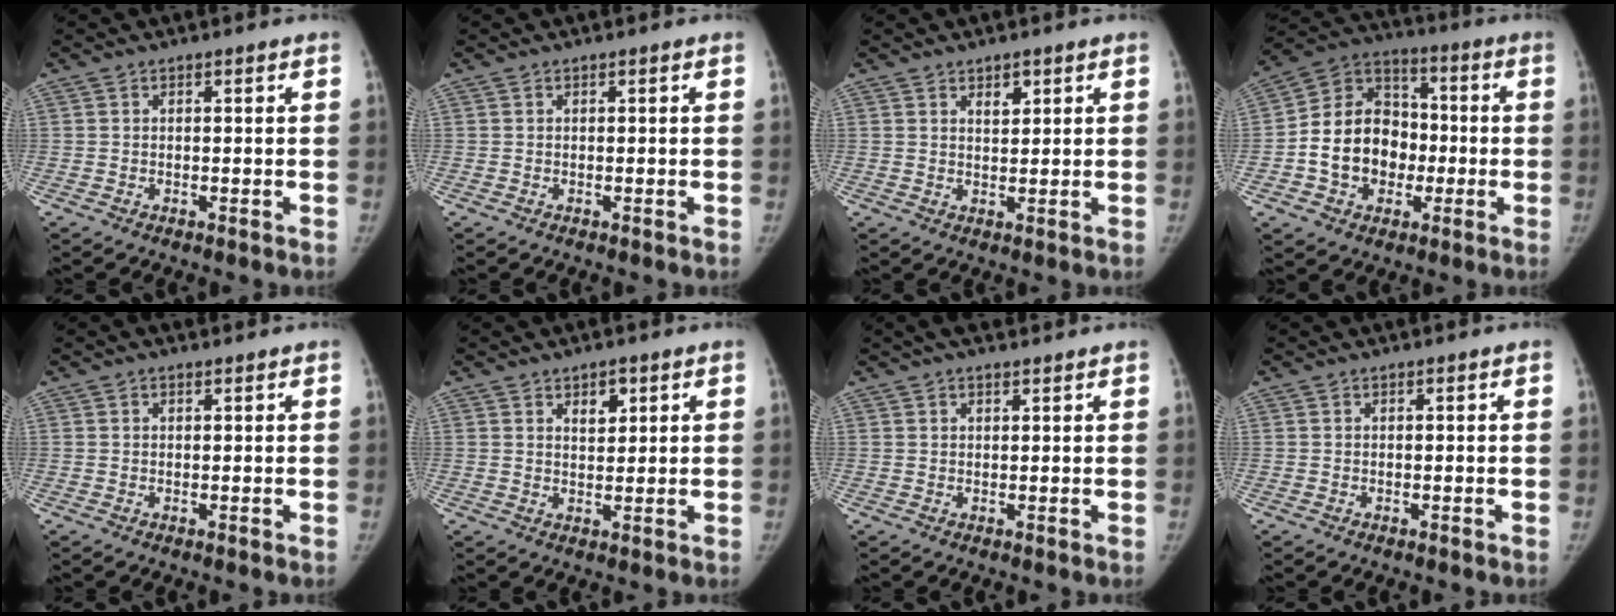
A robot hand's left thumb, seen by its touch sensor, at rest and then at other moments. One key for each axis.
{"total": 0.0}
{"total": 2.7, "fx": 1.5, "fy": 1.5, "fz": 1.6, "tx": -0.013, "ty": -0.010, "tz": 0.026}
{"total": 15.9, "fx": -2.5, "fy": 12.9, "fz": 9.0, "tx": -0.109, "ty": 0.035, "tz": -0.046}
{"total": 0.7, "fx": 0.4, "fy": 0.5, "fz": 0.4, "tx": -0.004, "ty": 0.002, "tz": 0.003}
{"total": 3.7, "fx": 1.9, "fy": 2.1, "fz": 2.4, "tx": -0.020, "ty": -0.011, "tz": 0.030}
{"total": 4.3, "fx": 3.1, "fy": 1.8, "fz": 2.3, "tx": -0.030, "ty": 0.012, "tz": 0.051}
{"total": 0.0}